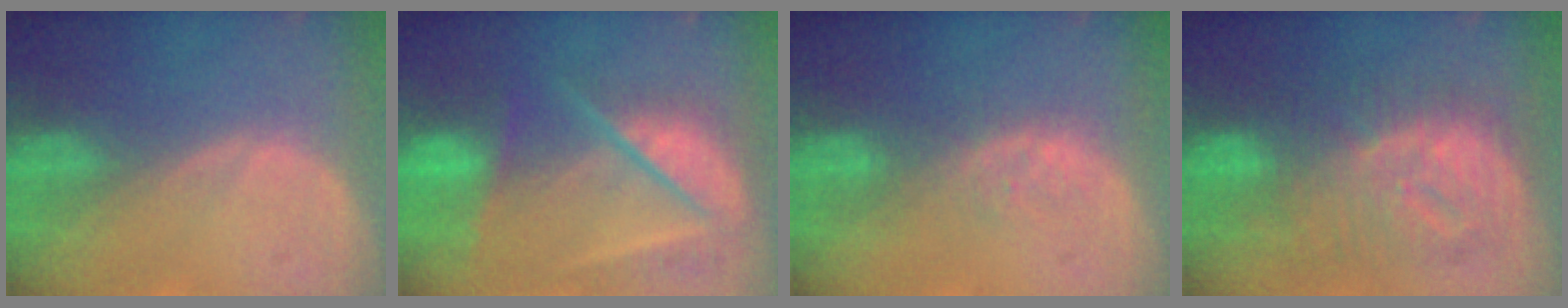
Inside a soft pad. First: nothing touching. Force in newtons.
{"total": 9.8, "press": 8.2, "slide": 5.3}
{"total": 2.8, "press": 2.8, "slide": 0.3}
{"total": 10.8, "press": 10.8, "slide": 0.8}